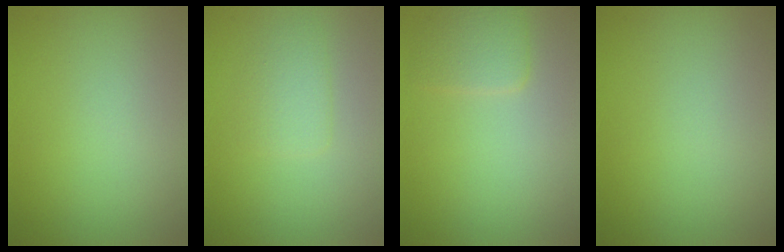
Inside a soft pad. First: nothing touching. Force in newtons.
{"total": 1.8, "press": 1.8, "slide": 0.1}
{"total": 2.0, "press": 2.0, "slide": 0.1}
{"total": 0.0}